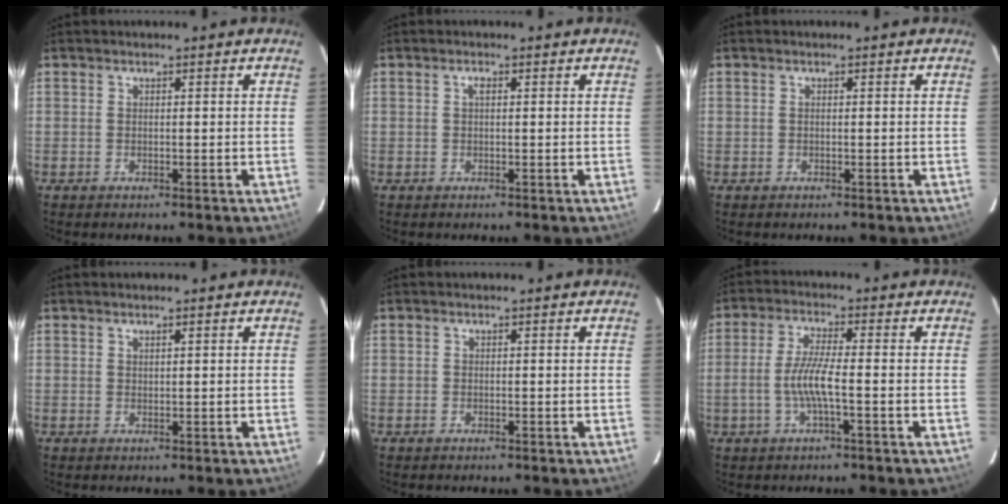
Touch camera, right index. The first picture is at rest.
{"total": 0.9, "force": [0.2, 0.4, 0.8], "torque": [-0.015, 0.004, 0.002]}
{"total": 0.0}
{"total": 0.7, "force": [0.6, 0.2, 0.3], "torque": [-0.005, 0.002, 0.011]}
{"total": 0.0}
{"total": 6.1, "force": [-1.7, 0.5, 5.8], "torque": [-0.122, 0.000, -0.032]}